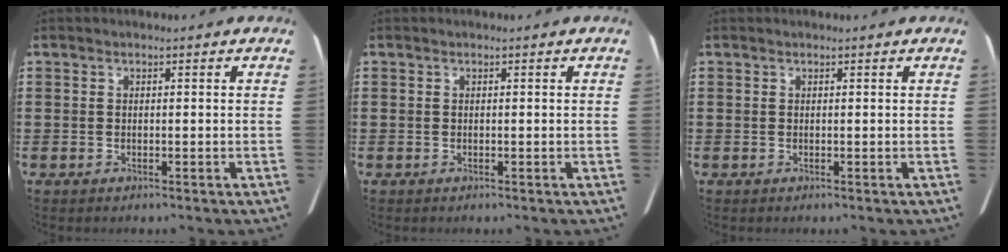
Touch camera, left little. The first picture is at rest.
{"total": 0.0}
{"total": 0.0}